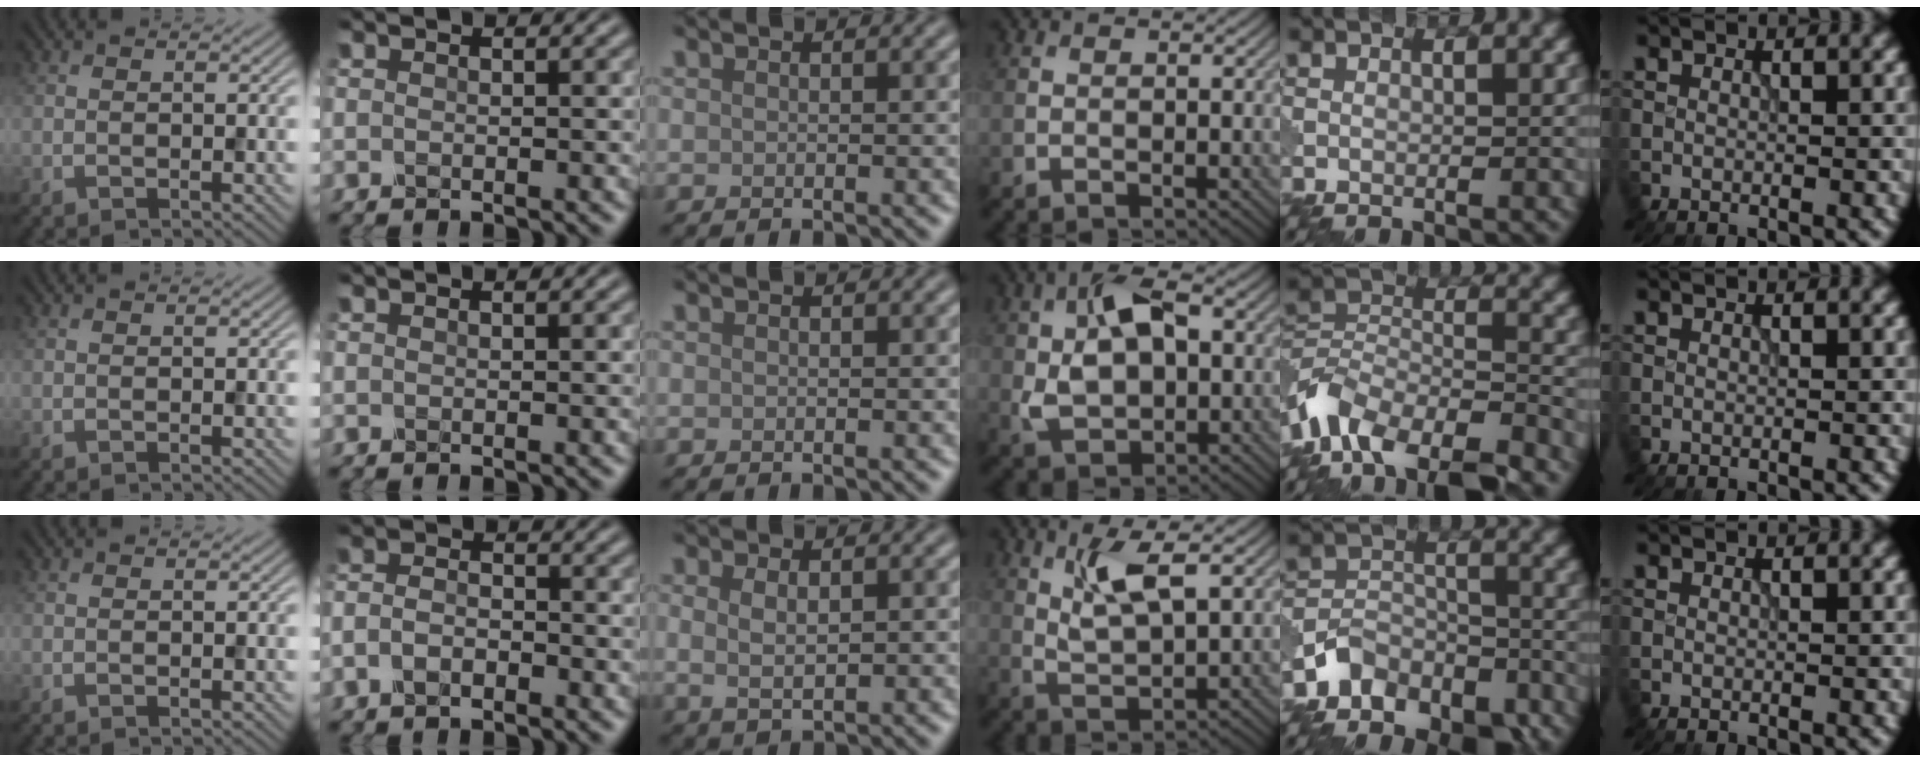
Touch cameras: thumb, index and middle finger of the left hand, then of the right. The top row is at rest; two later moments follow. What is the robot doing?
{"motion": "extract", "object": "pin"}